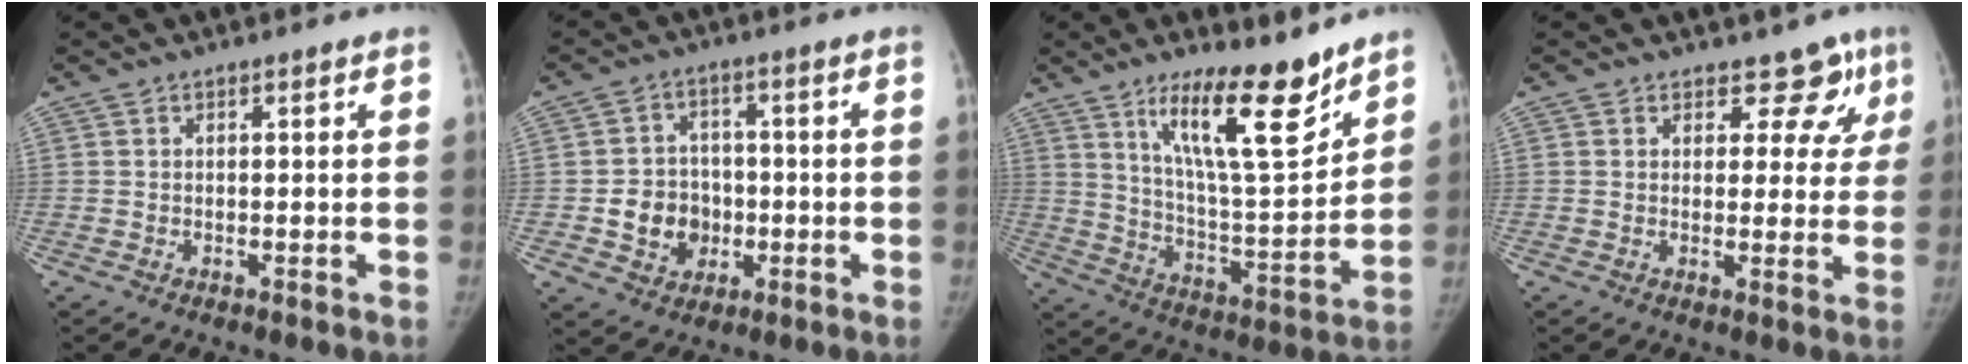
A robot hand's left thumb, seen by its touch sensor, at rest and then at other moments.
{"total": 8.7, "force": [-1.7, 7.6, 3.9], "torque": [-0.022, 0.014, -0.024]}
{"total": 17.2, "force": [11.6, 4.1, 12.0], "torque": [-0.166, -0.084, 0.204]}
{"total": 6.7, "force": [4.8, 4.4, 1.4], "torque": [0.027, -0.023, 0.044]}